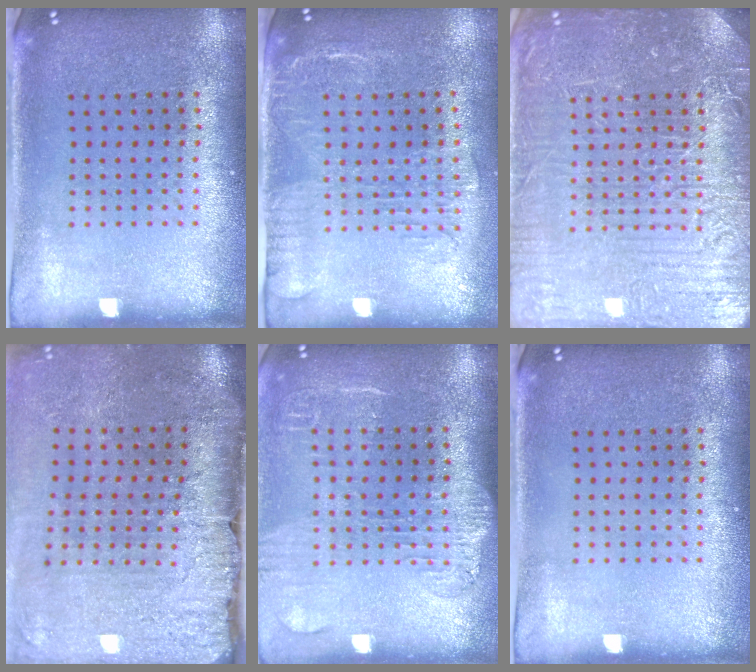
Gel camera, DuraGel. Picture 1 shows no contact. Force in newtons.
{"total": 2.0, "press": 1.6, "slide": 1.2}
{"total": 7.6, "press": 7.6, "slide": 0.9}
{"total": 4.6, "press": 3.7, "slide": 2.7}
{"total": 1.9, "press": 1.6, "slide": 1.0}
{"total": 0.0}